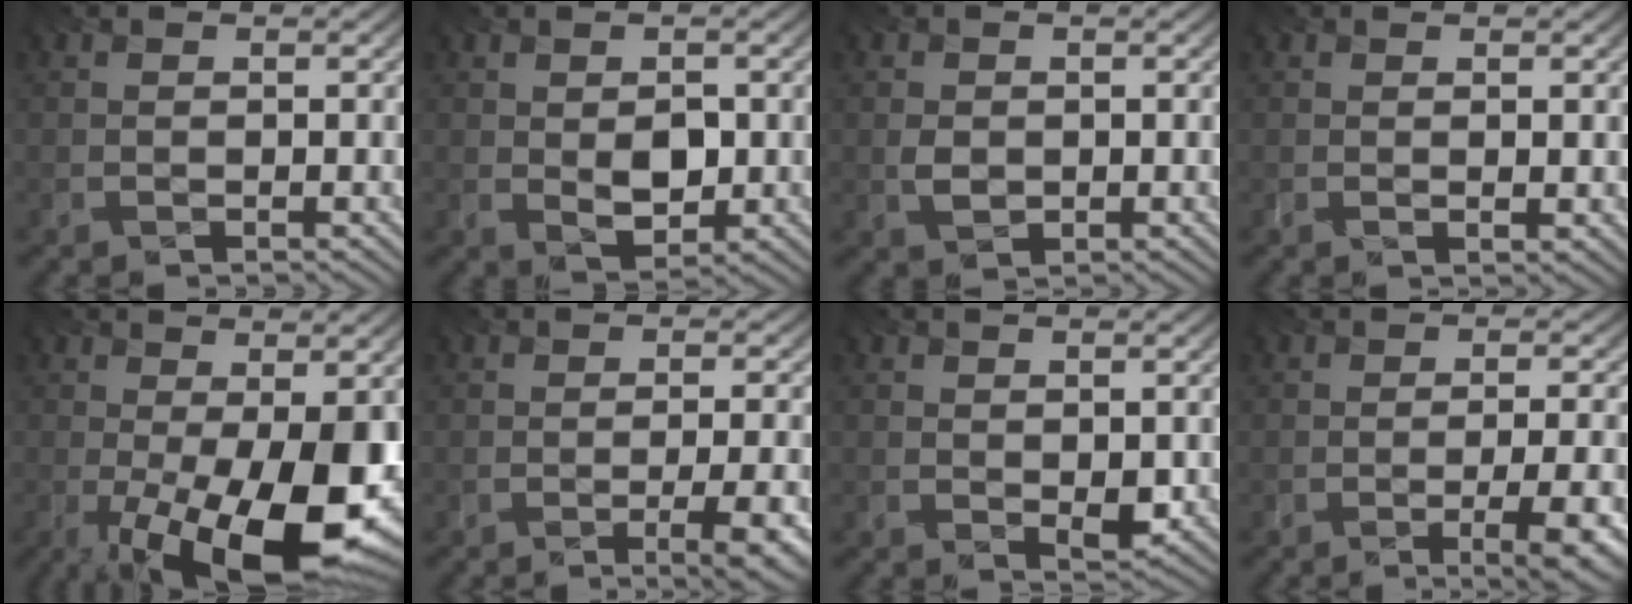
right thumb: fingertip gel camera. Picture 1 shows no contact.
{"total": 3.4, "force": [-0.5, 2.2, 2.6], "torque": [-0.048, -0.008, -0.009]}
{"total": 1.9, "force": [-0.5, 1.6, 0.9], "torque": [-0.021, -0.004, -0.013]}
{"total": 1.1, "force": [0.6, 0.1, 1.0], "torque": [-0.013, -0.001, 0.010]}
{"total": 15.3, "force": [-4.7, 5.2, 13.6], "torque": [-0.192, -0.015, -0.071]}
{"total": 5.8, "force": [-2.5, 1.0, 5.1], "torque": [-0.061, 0.000, -0.042]}
{"total": 2.5, "force": [0.0, 1.2, 2.2], "torque": [-0.037, -0.007, 0.001]}
{"total": 7.2, "force": [-2.9, 1.4, 6.4], "torque": [-0.073, 0.000, -0.047]}